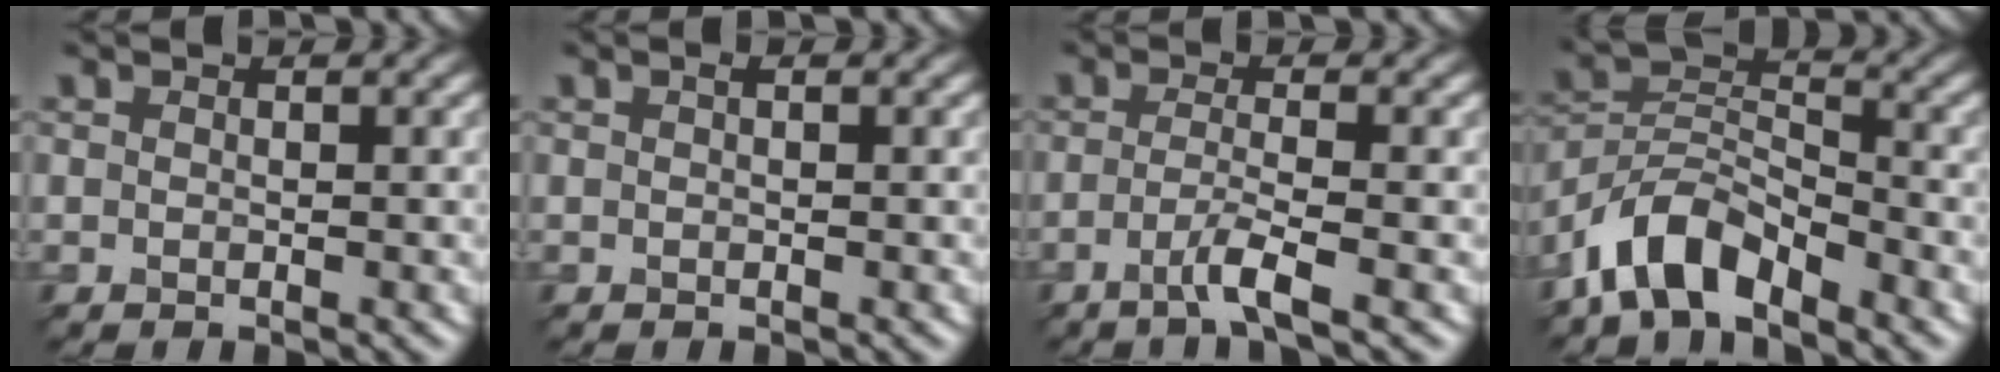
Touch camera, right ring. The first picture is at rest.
{"total": 0.0}
{"total": 2.3, "force": [-1.3, -0.1, 1.9], "torque": [-0.040, 0.006, -0.038]}
{"total": 5.7, "force": [-4.4, 2.3, 2.8], "torque": [-0.049, 0.010, -0.092]}